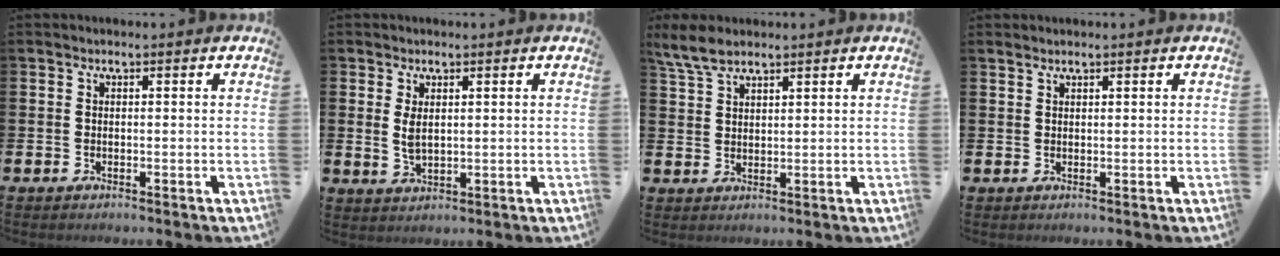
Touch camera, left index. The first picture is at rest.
{"total": 2.5, "force": [1.2, 1.1, 1.9], "torque": [-0.031, 0.001, 0.018]}
{"total": 4.9, "force": [4.1, 1.5, 2.1], "torque": [-0.043, -0.012, 0.075]}
{"total": 0.9, "force": [0.9, 0.1, 0.0], "torque": [0.001, 0.000, 0.017]}